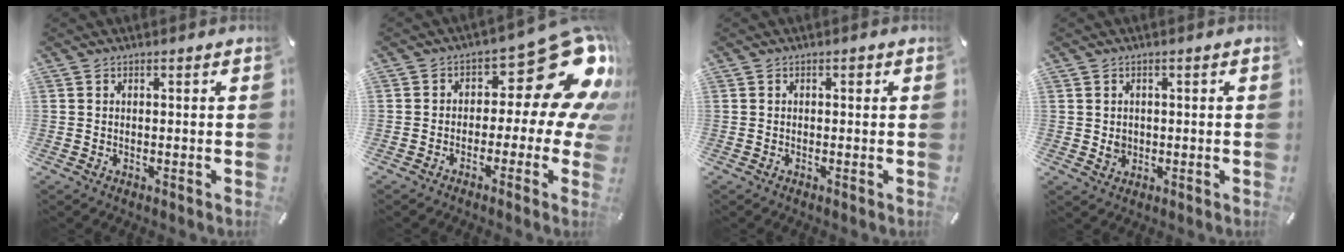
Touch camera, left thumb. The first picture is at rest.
{"total": 20.3, "force": [7.8, 9.8, 16.0], "torque": [-0.198, -0.050, 0.129]}
{"total": 0.8, "force": [-0.1, 0.7, 0.4], "torque": [-0.009, 0.005, -0.005]}
{"total": 2.8, "force": [-0.2, 2.7, 1.0], "torque": [-0.002, -0.003, -0.007]}